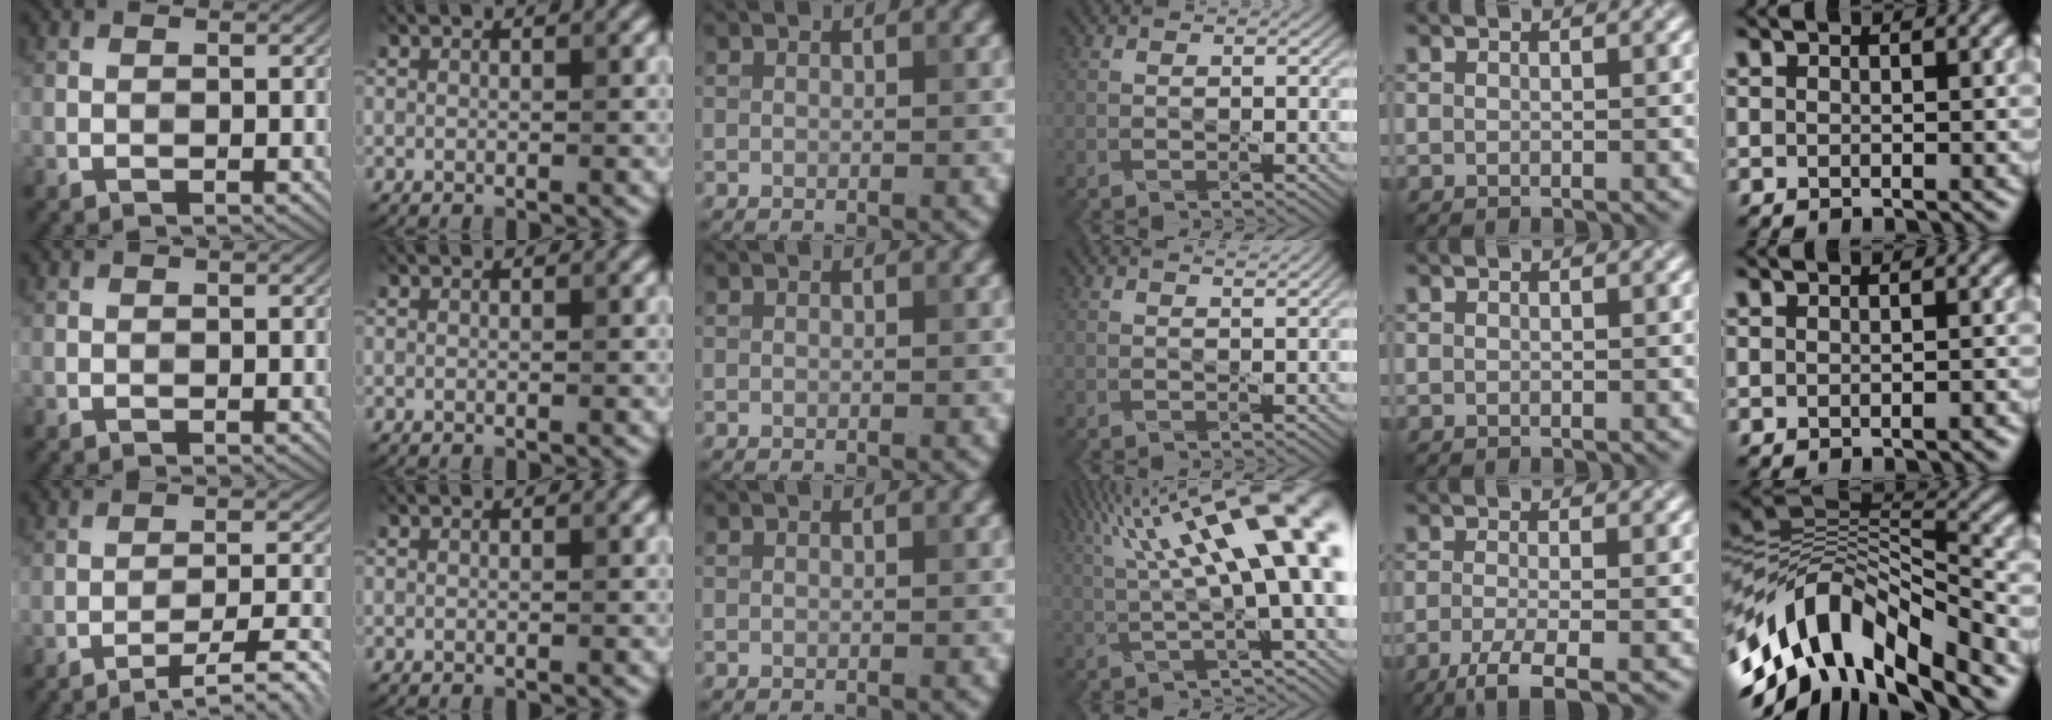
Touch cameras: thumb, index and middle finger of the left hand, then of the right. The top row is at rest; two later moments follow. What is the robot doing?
{"motion": "pour", "object": "sugar"}